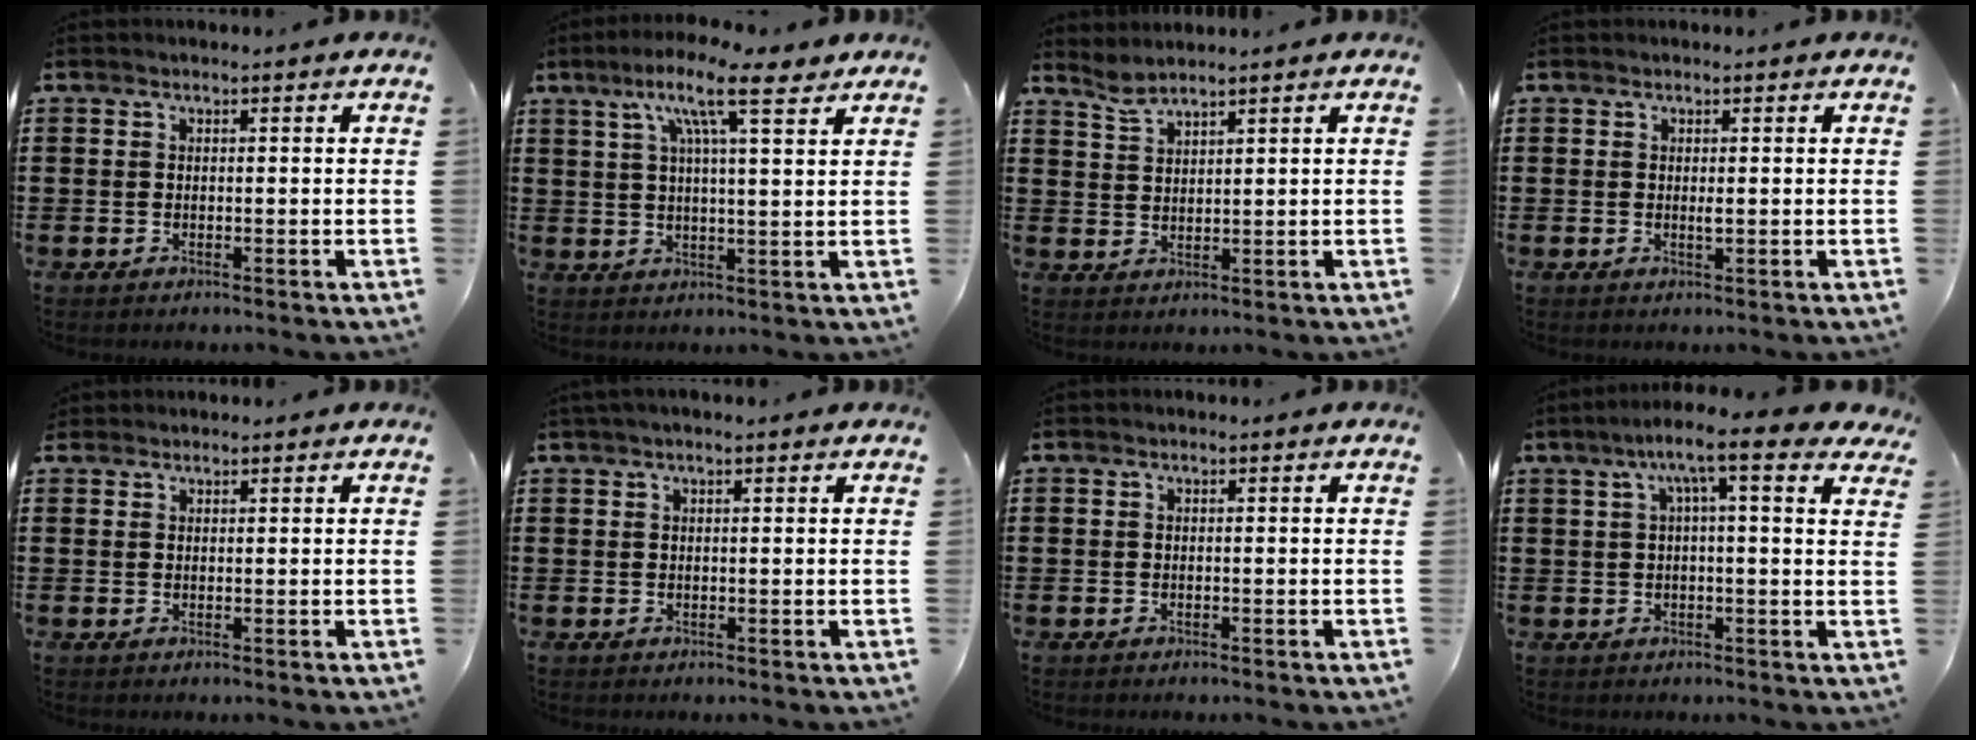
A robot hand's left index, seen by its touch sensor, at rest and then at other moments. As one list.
[{"total": 10.8, "force": [6.7, 2.2, 8.2], "torque": [-0.152, -0.011, 0.110]}, {"total": 2.4, "force": [2.2, 0.2, 0.9], "torque": [-0.024, 0.000, 0.043]}, {"total": 0.9, "force": [0.0, 0.1, 0.9], "torque": [-0.018, -0.004, 0.000]}, {"total": 1.0, "force": [1.0, 0.4, 0.1], "torque": [-0.005, 0.002, 0.019]}, {"total": 1.1, "force": [0.7, 0.1, 0.8], "torque": [-0.016, 0.001, 0.013]}, {"total": 0.0}, {"total": 7.7, "force": [4.3, 0.5, 6.4], "torque": [-0.125, -0.004, 0.069]}]